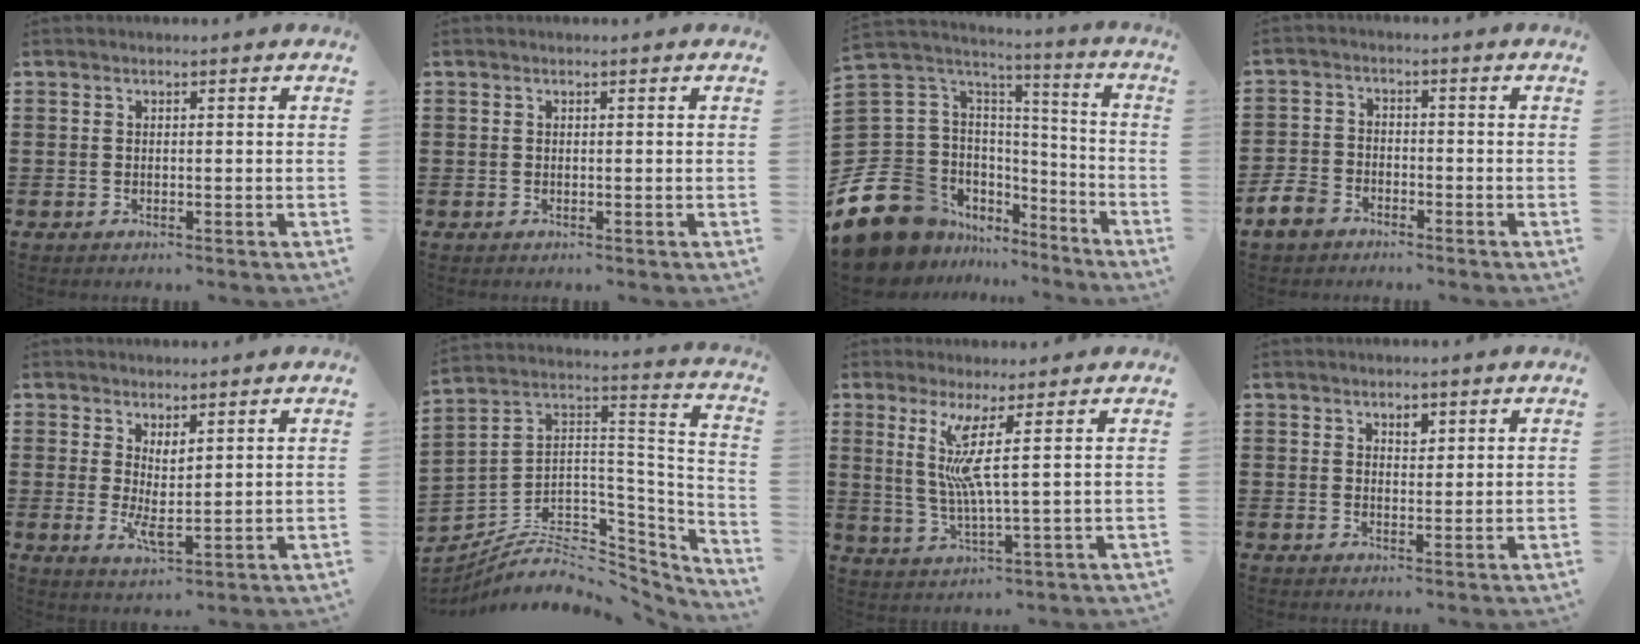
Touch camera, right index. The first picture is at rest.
{"total": 0.0}
{"total": 15.6, "force": [-9.3, 11.2, 5.7], "torque": [-0.164, -0.003, -0.155]}
{"total": 4.3, "force": [-3.4, 2.2, 1.5], "torque": [-0.056, -0.001, -0.076]}
{"total": 3.7, "force": [0.7, 1.1, 3.4], "torque": [-0.073, -0.009, 0.013]}
{"total": 7.5, "force": [-5.1, 4.2, 3.5], "torque": [-0.075, -0.001, -0.093]}
{"total": 7.1, "force": [2.4, -0.1, 6.7], "torque": [-0.148, -0.017, 0.036]}
{"total": 1.9, "force": [1.2, 1.0, 1.1], "torque": [-0.008, -0.003, 0.019]}